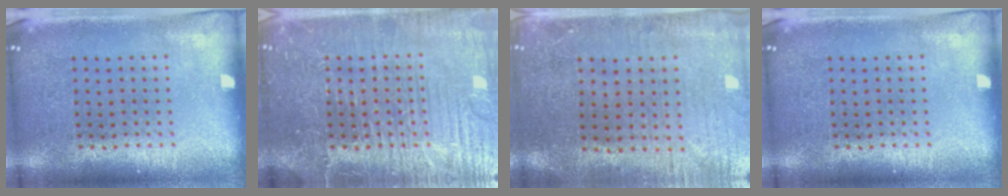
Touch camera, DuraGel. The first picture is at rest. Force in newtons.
{"total": 4.6, "press": 4.6, "slide": 0.6}
{"total": 0.6, "press": 0.4, "slide": 0.4}
{"total": 0.0}